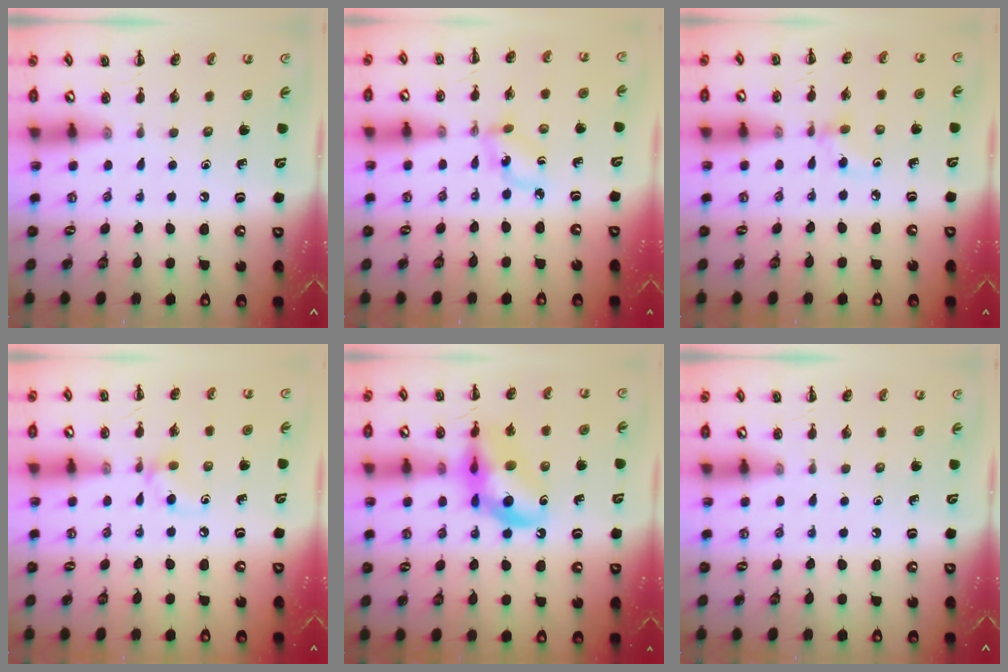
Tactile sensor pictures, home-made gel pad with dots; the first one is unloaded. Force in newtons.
{"total": 2.8, "press": 2.7, "slide": 0.8}
{"total": 2.8, "press": 2.6, "slide": 1.0}
{"total": 7.0, "press": 6.7, "slide": 2.0}
{"total": 14.8, "press": 14.4, "slide": 3.3}
{"total": 0.0}